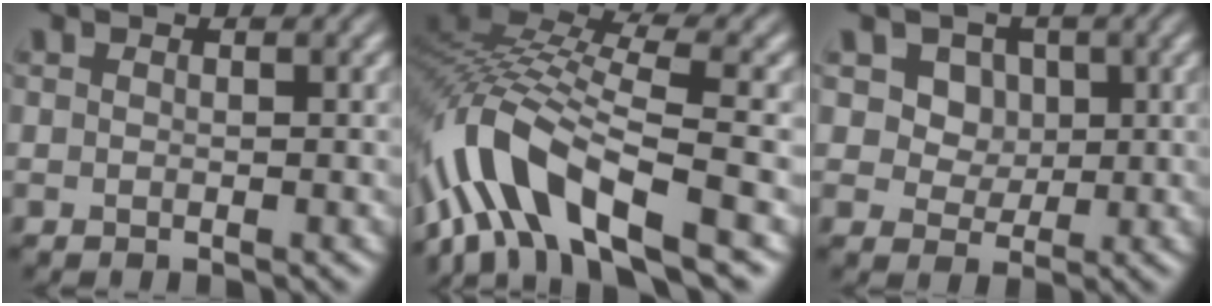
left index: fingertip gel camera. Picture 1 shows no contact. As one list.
[{"total": 10.9, "force": [-5.9, 3.5, 8.5], "torque": [-0.173, 0.016, -0.107]}, {"total": 4.7, "force": [2.2, 3.7, 1.9], "torque": [-0.048, 0.001, 0.044]}]